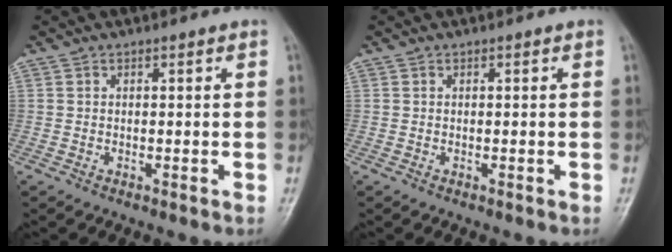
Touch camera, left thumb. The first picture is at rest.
{"total": 0.0}